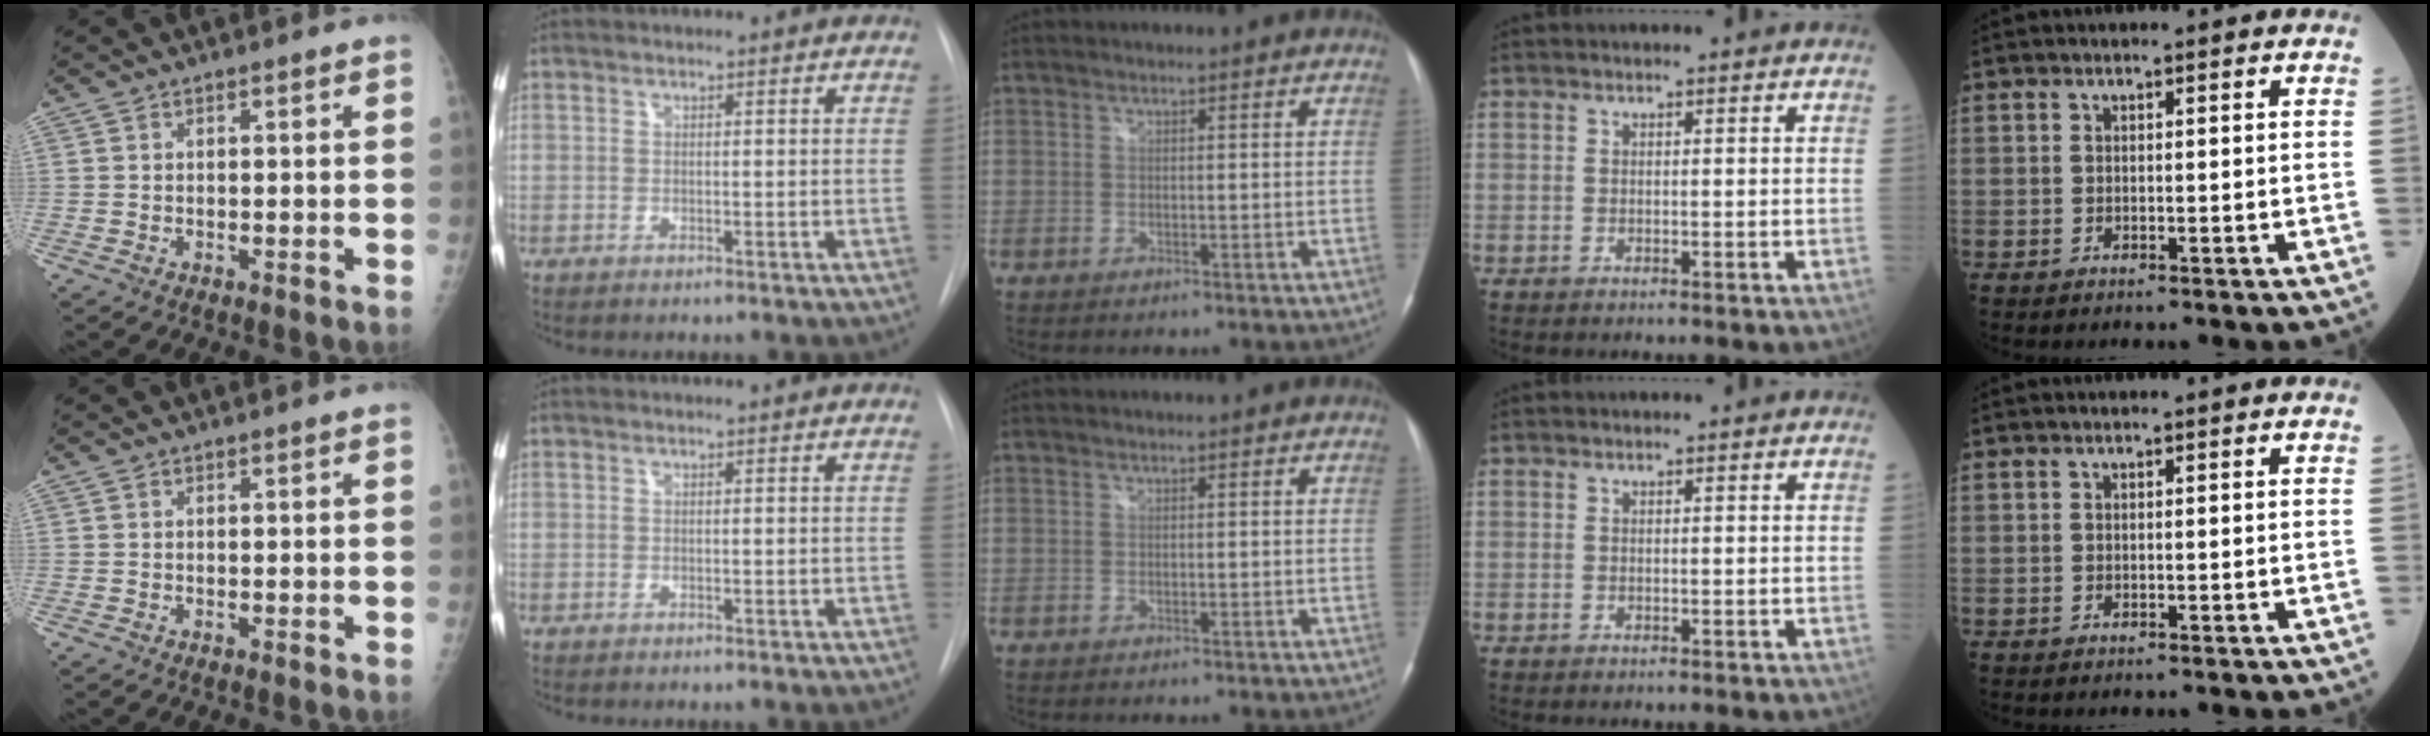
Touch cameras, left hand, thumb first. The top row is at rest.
{}